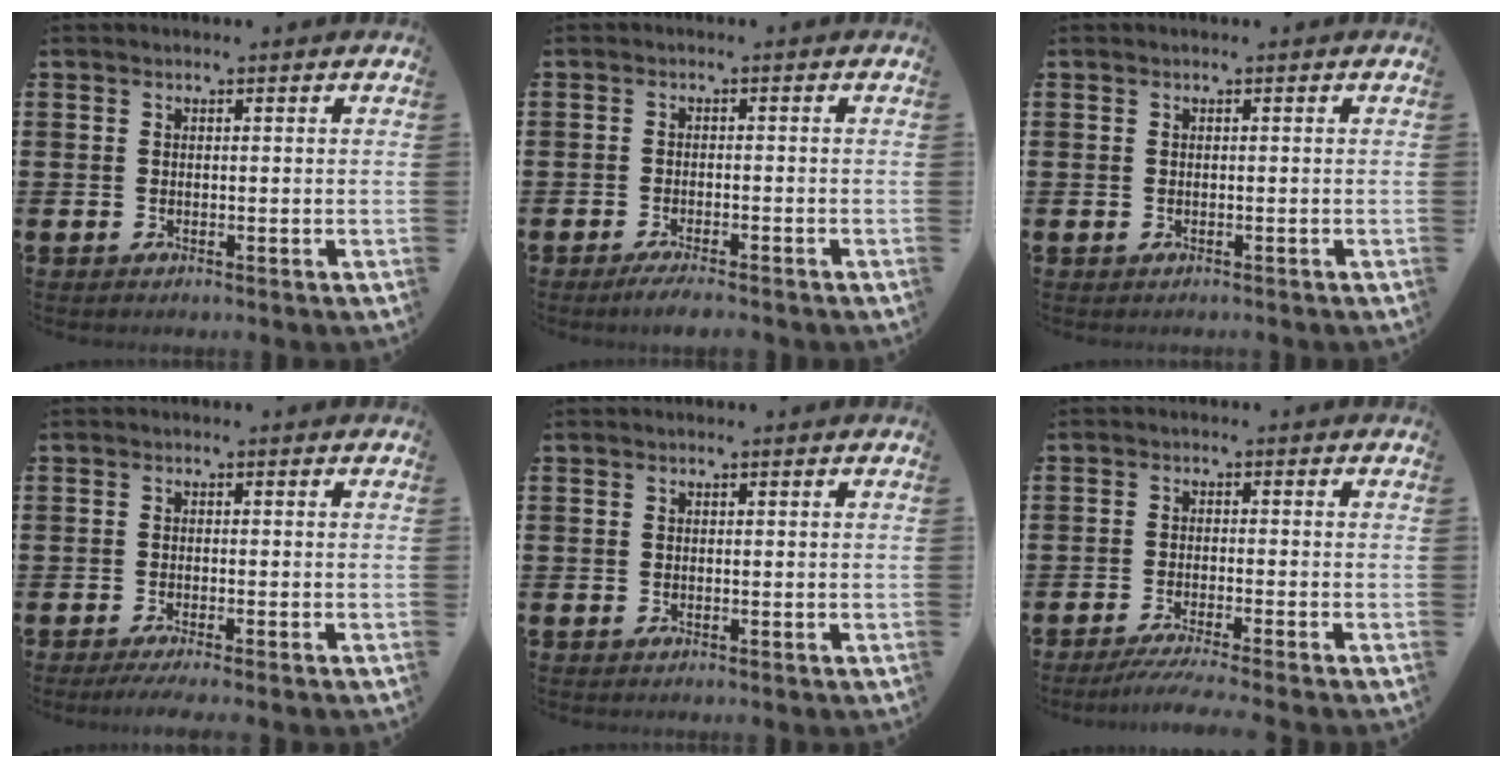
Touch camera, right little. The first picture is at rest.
{"total": 1.7, "force": [-1.4, 0.0, 1.0], "torque": [-0.014, 0.004, -0.027]}
{"total": 0.0}
{"total": 1.1, "force": [-0.7, -0.1, 0.9], "torque": [-0.011, 0.000, -0.012]}
{"total": 0.0}
{"total": 2.6, "force": [-2.0, -0.3, 1.5], "torque": [-0.022, -0.003, -0.037]}